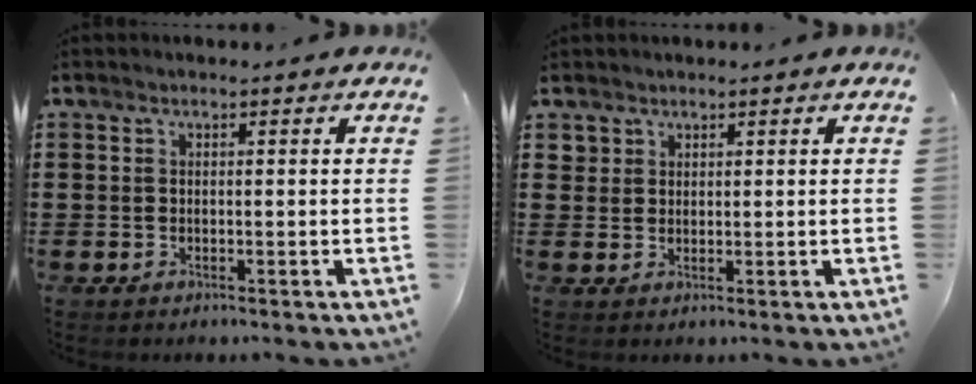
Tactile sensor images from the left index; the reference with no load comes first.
{"total": 1.8, "force": [1.4, 1.2, 0.1], "torque": [-0.007, 0.003, 0.028]}